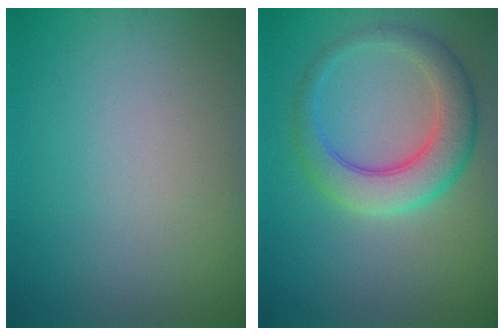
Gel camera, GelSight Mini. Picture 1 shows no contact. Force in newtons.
{"total": 5.4, "press": 5.4, "slide": 0.1}